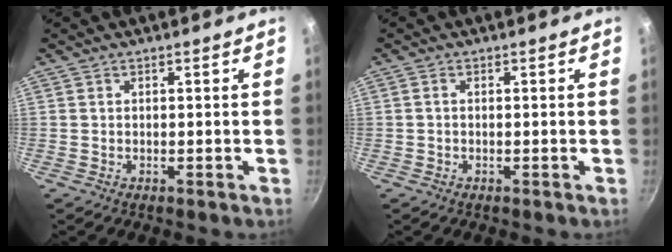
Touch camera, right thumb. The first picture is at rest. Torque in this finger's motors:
{"motor_torque": [0.18, -0.18, 0.30, 0.25, -0.03]}